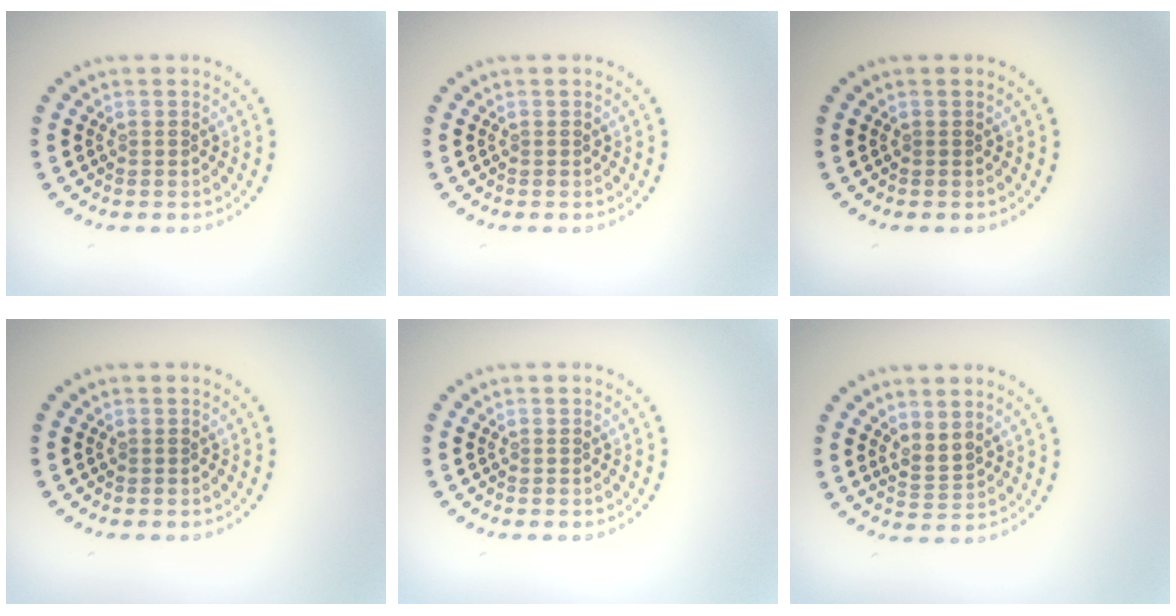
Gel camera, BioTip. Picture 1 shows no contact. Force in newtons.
{"total": 0.0}
{"total": 0.0}
{"total": 0.0}
{"total": 0.0}
{"total": 1.8, "press": 1.5, "slide": 1.1}